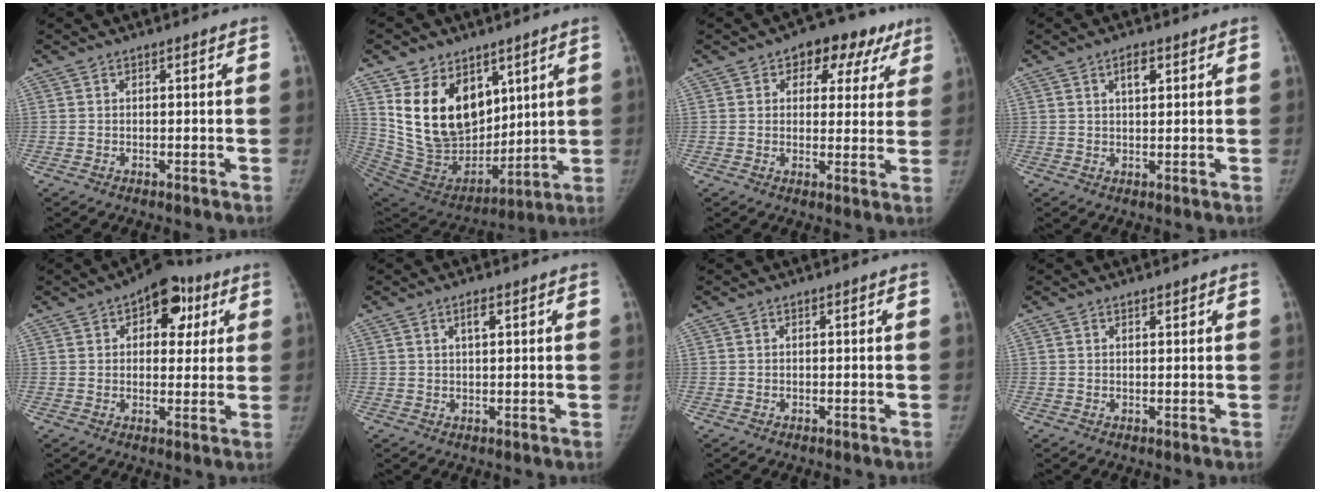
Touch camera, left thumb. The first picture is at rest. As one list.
[{"total": 20.6, "force": [8.5, 14.0, 12.6], "torque": [-0.184, -0.044, 0.180]}, {"total": 10.8, "force": [5.4, 7.2, 5.9], "torque": [-0.009, 0.001, 0.061]}, {"total": 3.1, "force": [1.4, 1.5, 2.3], "torque": [-0.030, -0.004, 0.023]}, {"total": 11.4, "force": [4.7, 7.0, 7.7], "torque": [-0.049, 0.001, 0.058]}, {"total": 2.1, "force": [1.0, 0.7, 1.7], "torque": [-0.026, -0.002, 0.016]}, {"total": 0.0}, {"total": 0.7, "force": [0.6, 0.3, 0.2], "torque": [0.000, -0.004, 0.008]}]